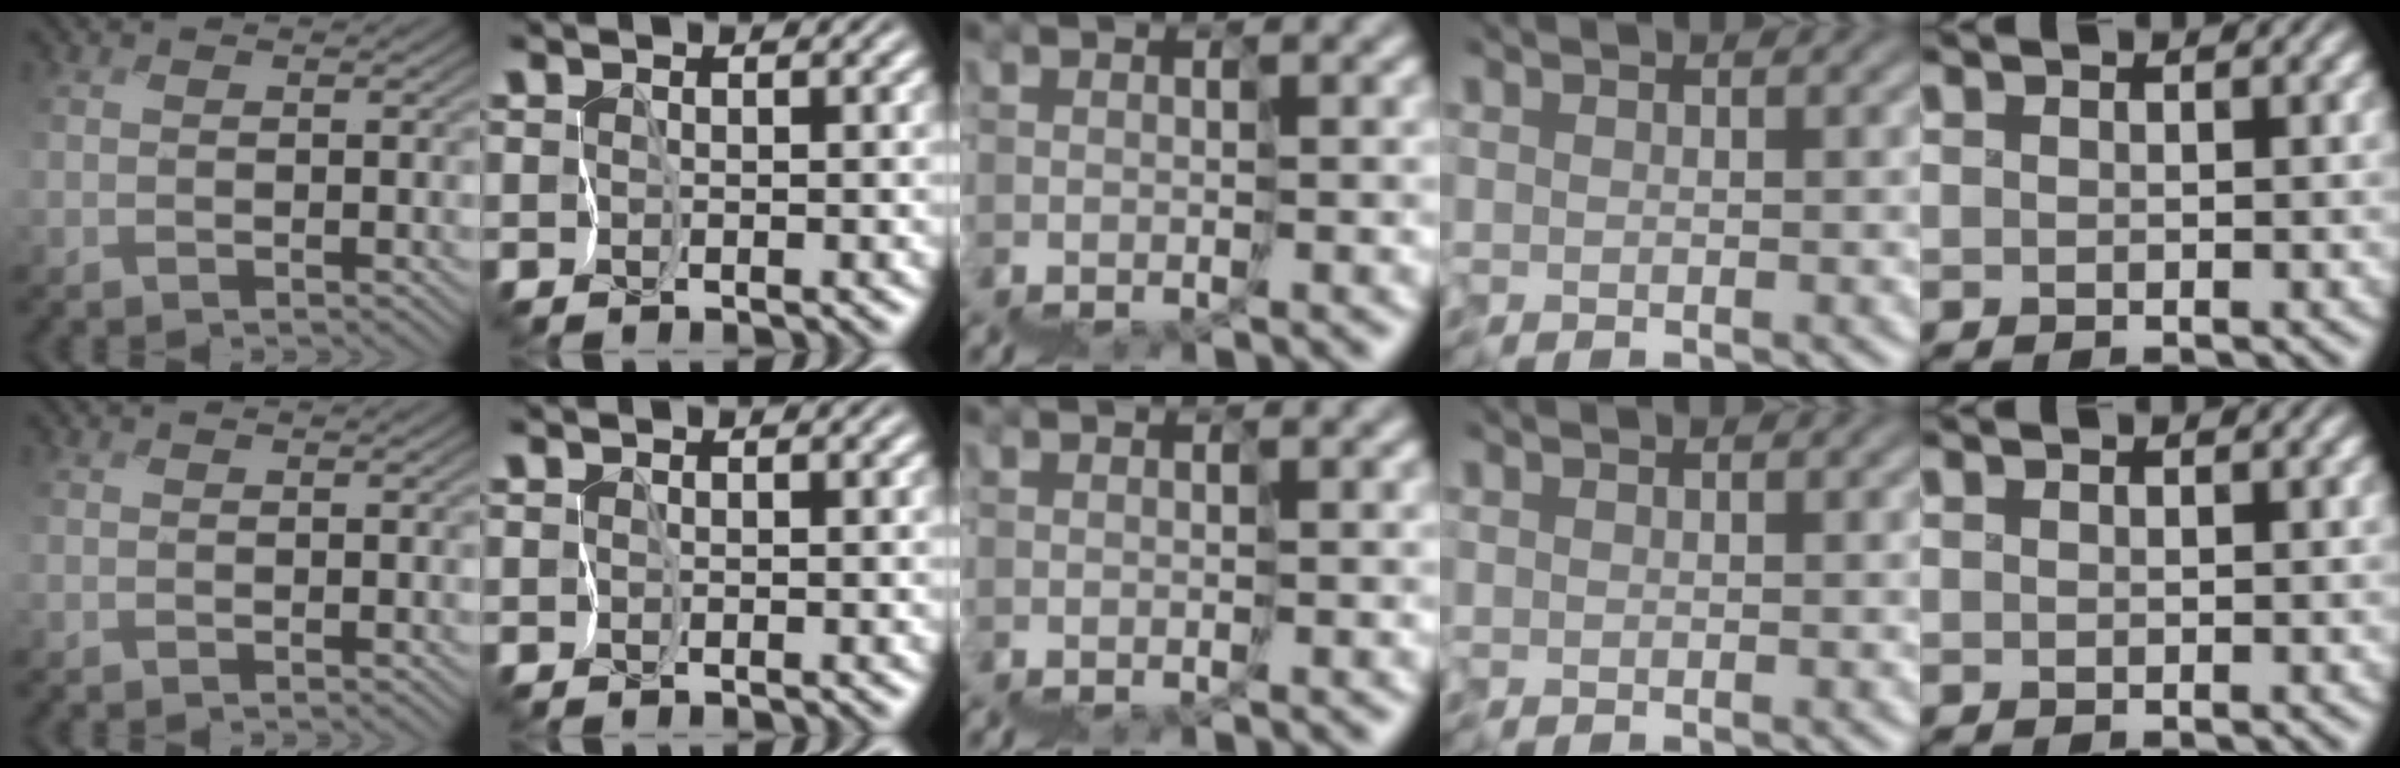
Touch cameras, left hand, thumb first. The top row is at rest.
{}